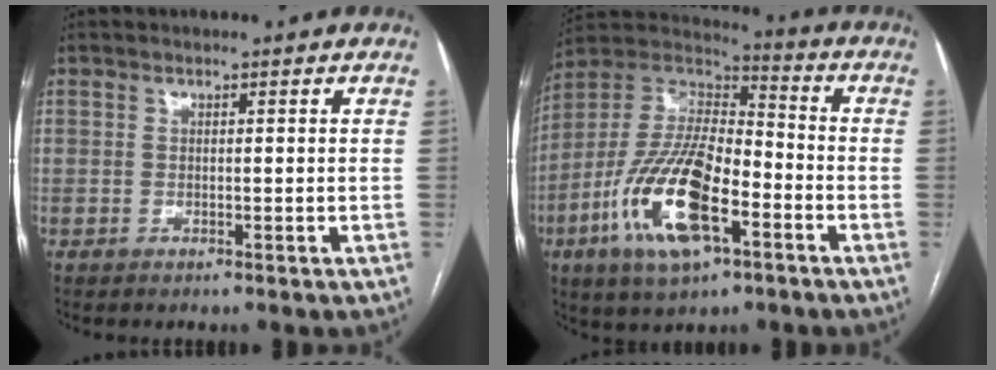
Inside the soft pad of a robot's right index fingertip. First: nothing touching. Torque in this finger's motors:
{"motor_torque": [1.98, -0.16, 0.75, 0.21]}